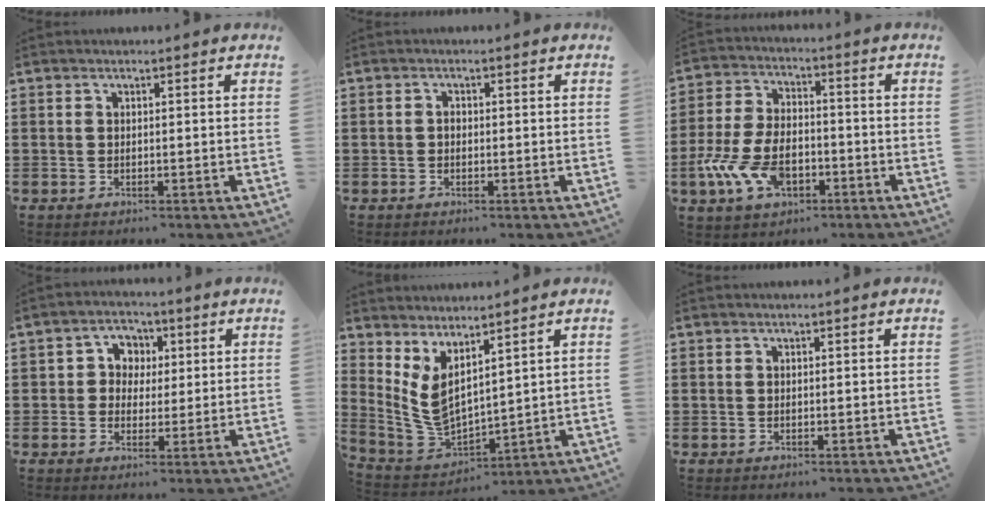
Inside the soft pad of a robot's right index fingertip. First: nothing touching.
{"total": 0.9, "force": [-0.2, 0.6, 0.7], "torque": [-0.015, 0.001, -0.003]}
{"total": 9.6, "force": [-3.4, 5.4, 7.2], "torque": [-0.174, -0.003, -0.064]}
{"total": 3.7, "force": [0.3, 3.6, 1.1], "torque": [-0.038, 0.016, 0.000]}
{"total": 5.7, "force": [2.2, 2.9, 4.3], "torque": [-0.127, -0.033, 0.037]}
{"total": 0.0}